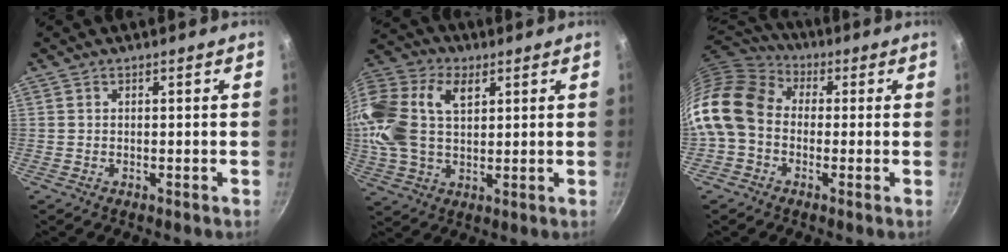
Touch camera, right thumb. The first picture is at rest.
{"total": 20.2, "force": [5.4, 13.2, 14.3], "torque": [-0.313, 0.017, 0.089]}
{"total": 16.7, "force": [-0.1, 13.2, 10.2], "torque": [-0.203, 0.039, -0.023]}